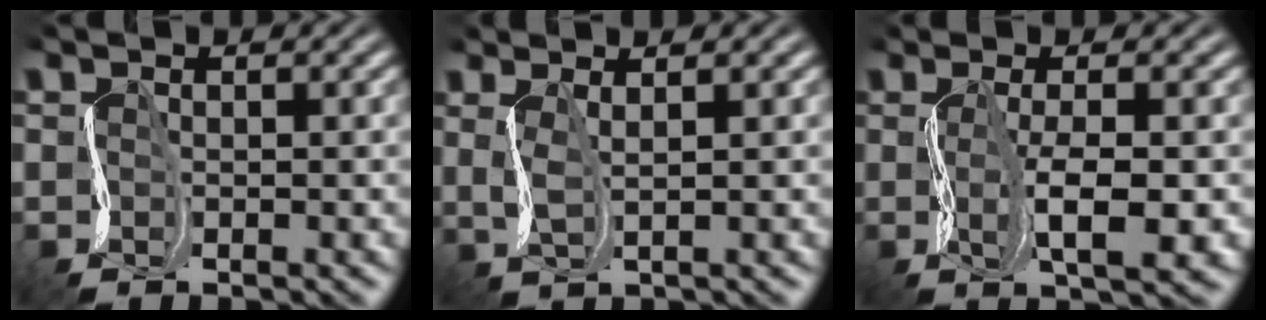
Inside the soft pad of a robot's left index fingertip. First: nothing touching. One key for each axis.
{"total": 1.8, "fx": 1.5, "fy": 0.3, "fz": 1.0, "tx": -0.023, "ty": 0.007, "tz": 0.029}
{"total": 4.5, "fx": -0.1, "fy": 1.1, "fz": 4.4, "tx": -0.082, "ty": -0.001, "tz": 0.002}